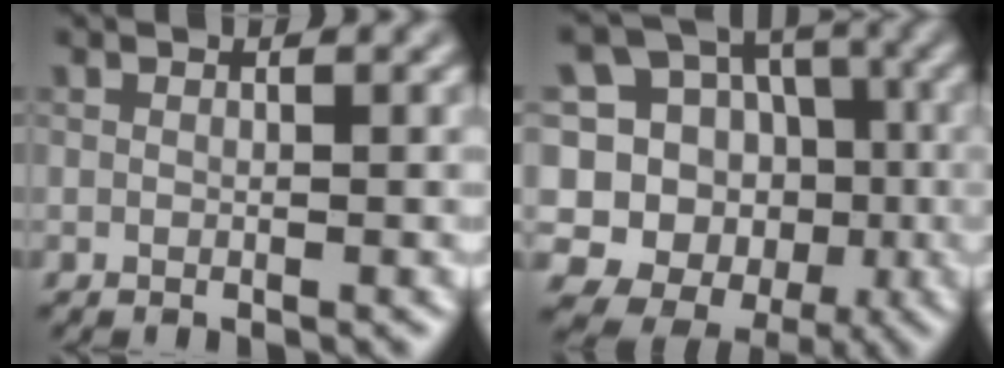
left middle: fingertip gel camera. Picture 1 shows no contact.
{"total": 11.2, "force": [-0.7, 10.5, 3.8], "torque": [-0.095, 0.031, -0.013]}